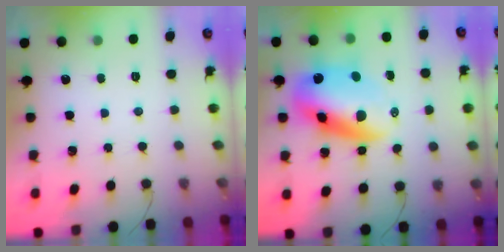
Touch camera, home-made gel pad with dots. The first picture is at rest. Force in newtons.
{"total": 15.3, "press": 14.8, "slide": 3.7}